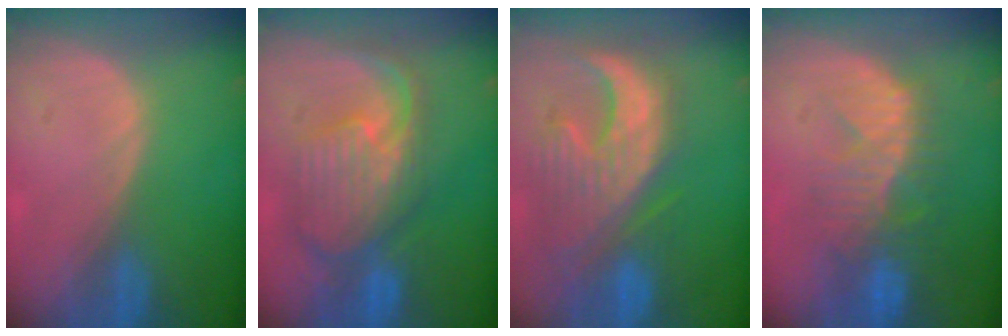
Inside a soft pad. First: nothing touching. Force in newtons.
{"total": 10.5, "press": 9.4, "slide": 4.8}
{"total": 12.6, "press": 11.2, "slide": 5.8}
{"total": 10.1, "press": 8.8, "slide": 4.8}